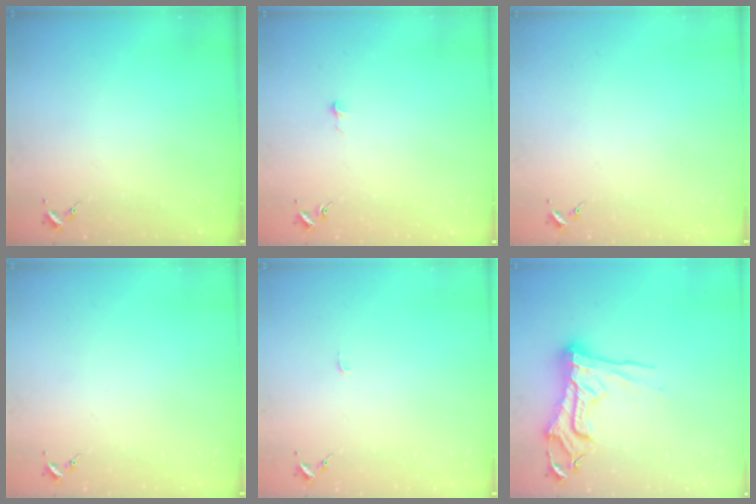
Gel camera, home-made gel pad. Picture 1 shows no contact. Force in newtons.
{"total": 2.9, "press": 2.9, "slide": 0.2}
{"total": 0.0}
{"total": 0.0}
{"total": 2.5, "press": 2.5, "slide": 0.3}
{"total": 15.8, "press": 15.7, "slide": 1.5}